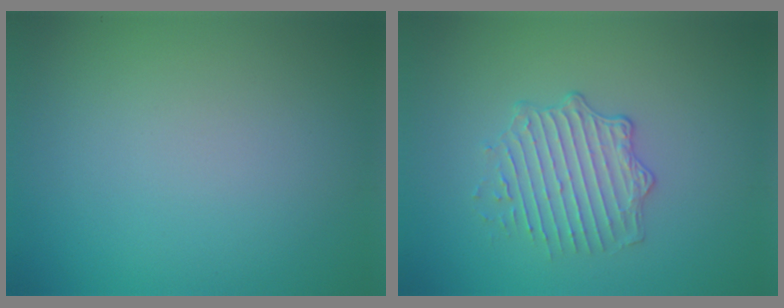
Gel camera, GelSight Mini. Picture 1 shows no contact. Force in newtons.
{"total": 2.6, "press": 2.0, "slide": 1.6}